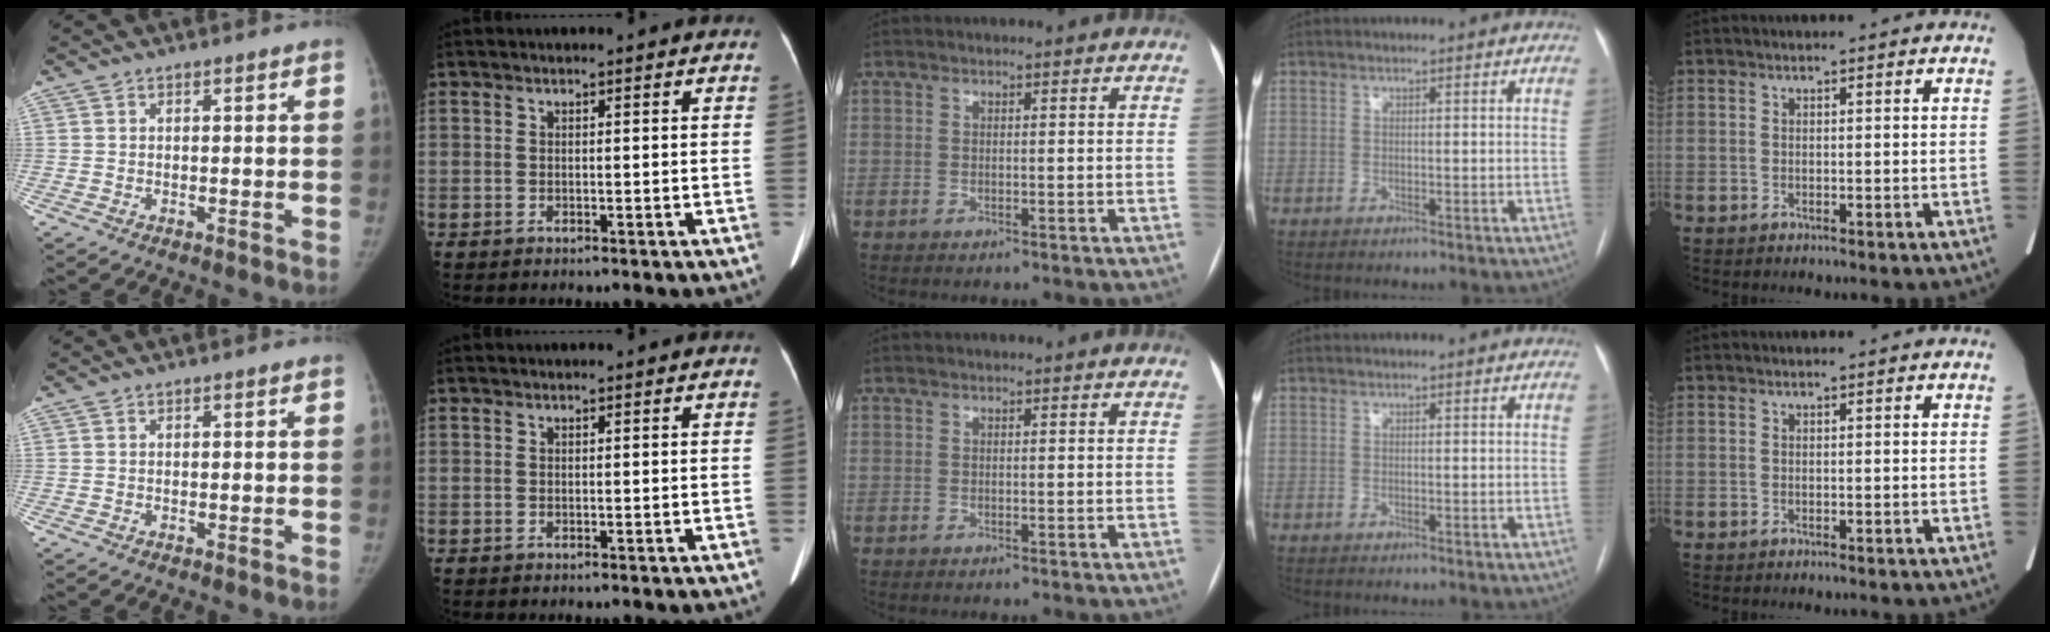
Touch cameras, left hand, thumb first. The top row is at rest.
{}